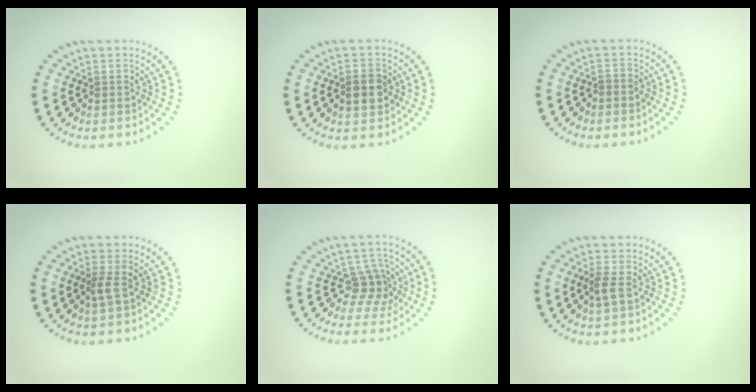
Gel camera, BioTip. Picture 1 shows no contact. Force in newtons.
{"total": 2.6, "press": 2.6, "slide": 0.4}
{"total": 0.5, "press": 0.2, "slide": 0.5}
{"total": 1.3, "press": 1.0, "slide": 0.8}
{"total": 2.6, "press": 1.9, "slide": 1.8}
{"total": 1.2, "press": 1.1, "slide": 0.6}